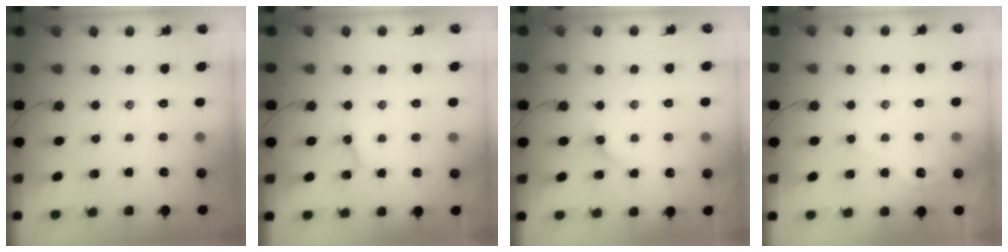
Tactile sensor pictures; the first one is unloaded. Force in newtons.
{"total": 3.2, "press": 3.2, "slide": 0.3}
{"total": 2.6, "press": 2.6, "slide": 0.4}
{"total": 1.9, "press": 1.8, "slide": 0.3}